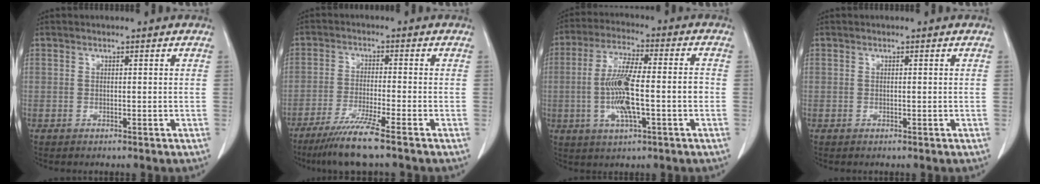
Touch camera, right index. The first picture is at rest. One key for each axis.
{"total": 7.4, "fx": -5.6, "fy": -1.1, "fz": 4.7, "tx": -0.085, "ty": -0.024, "tz": -0.103}
{"total": 11.6, "fx": -1.9, "fy": 2.2, "fz": 11.3, "tx": -0.217, "ty": 0.010, "tz": -0.032}
{"total": 0.0}